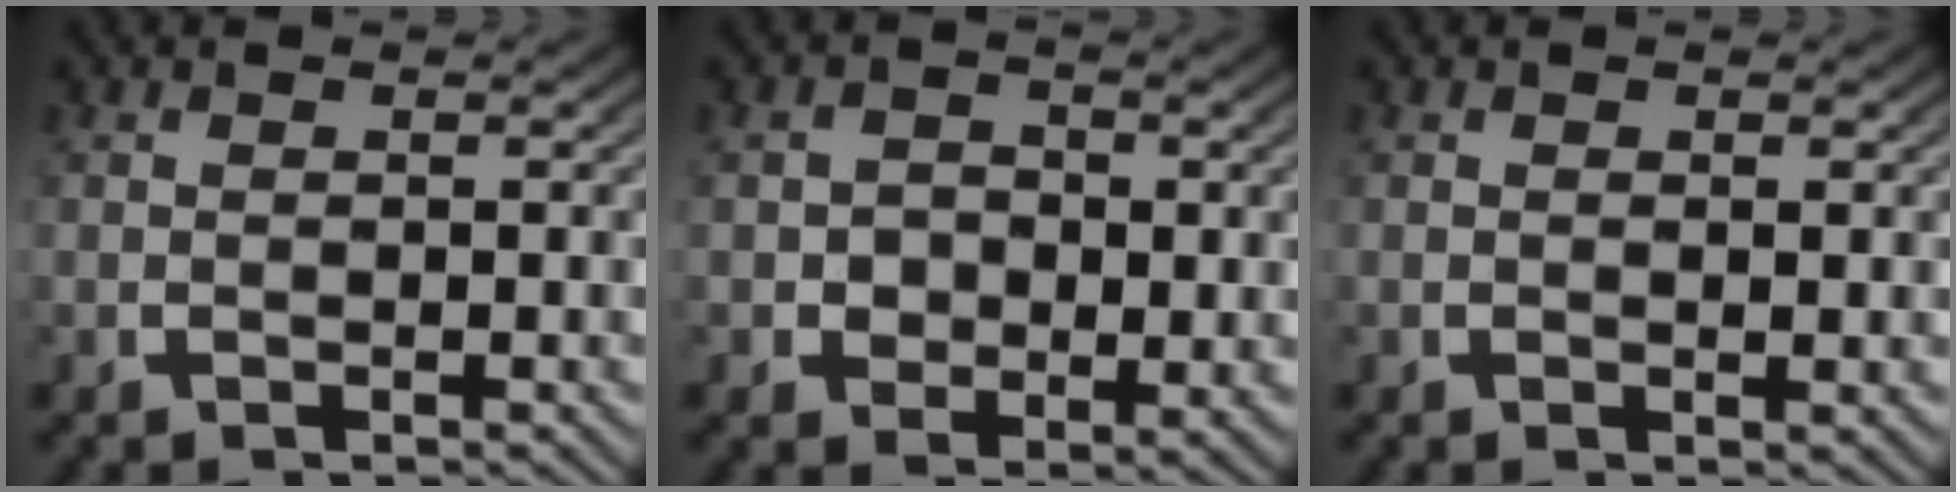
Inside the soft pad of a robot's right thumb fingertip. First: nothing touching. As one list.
[{"total": 2.9, "force": [-0.2, 2.4, 1.6], "torque": [-0.029, -0.014, 0.003]}, {"total": 0.6, "force": [0.3, 0.1, 0.4], "torque": [-0.004, -0.001, 0.007]}]